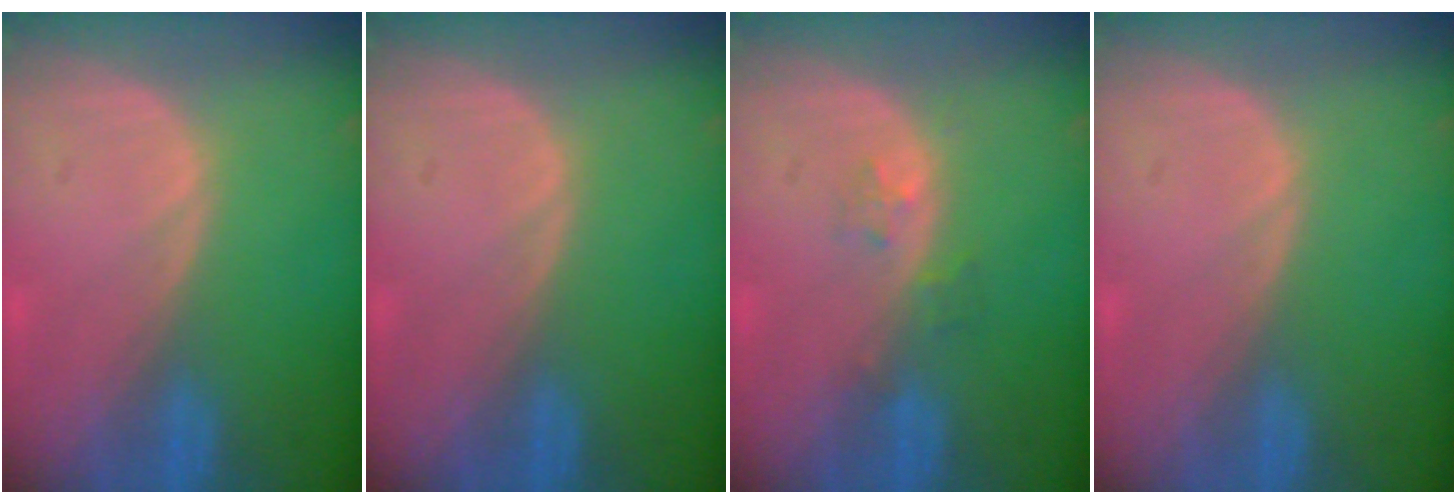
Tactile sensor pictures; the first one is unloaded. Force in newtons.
{"total": 0.0}
{"total": 1.9, "press": 1.9, "slide": 0.2}
{"total": 0.0}